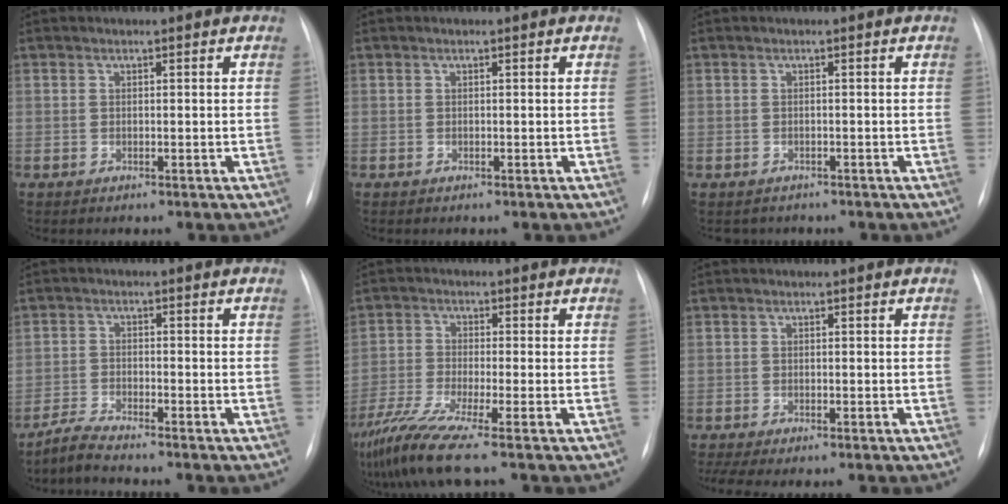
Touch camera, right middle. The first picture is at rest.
{"total": 0.0}
{"total": 1.9, "force": [-1.6, 1.0, -0.2], "torque": [-0.001, 0.001, -0.020]}
{"total": 3.1, "force": [-3.0, -0.6, 0.6], "torque": [-0.021, -0.016, -0.064]}
{"total": 8.1, "force": [-5.7, -1.2, 5.5], "torque": [-0.115, -0.032, -0.109]}
{"total": 3.1, "force": [-2.1, 0.7, 2.1], "torque": [-0.045, -0.007, -0.033]}